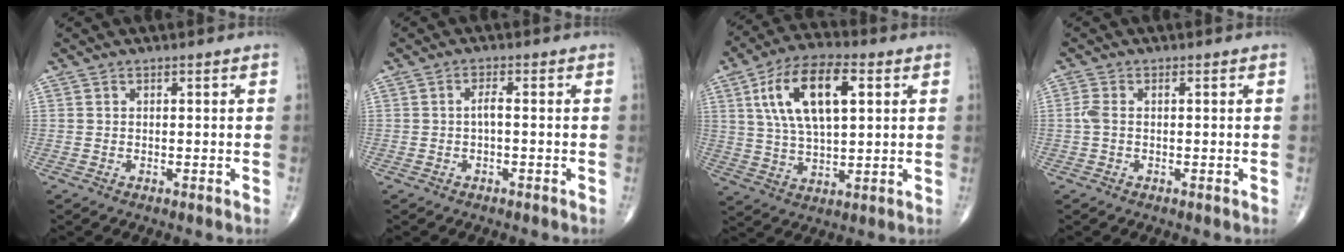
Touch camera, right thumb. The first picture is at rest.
{"total": 1.7, "force": [-0.3, 0.3, 1.6], "torque": [-0.031, 0.007, -0.006]}
{"total": 15.8, "force": [4.8, 7.1, 13.3], "torque": [-0.239, 0.004, 0.086]}
{"total": 2.2, "force": [0.0, 1.0, 1.9], "torque": [-0.053, 0.006, -0.004]}